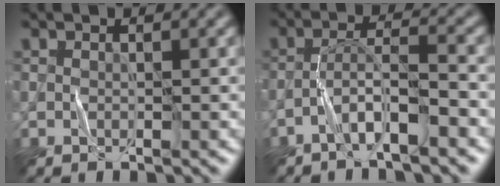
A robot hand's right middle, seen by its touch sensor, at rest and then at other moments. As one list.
[{"total": 3.5, "force": [-2.7, 0.0, 2.3], "torque": [-0.038, 0.014, -0.056]}]